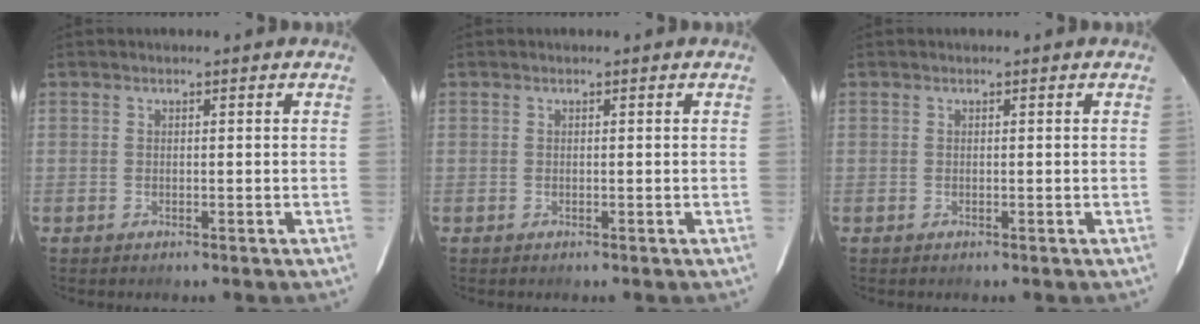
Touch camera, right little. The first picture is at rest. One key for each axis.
{"total": 0.0}
{"total": 0.0}